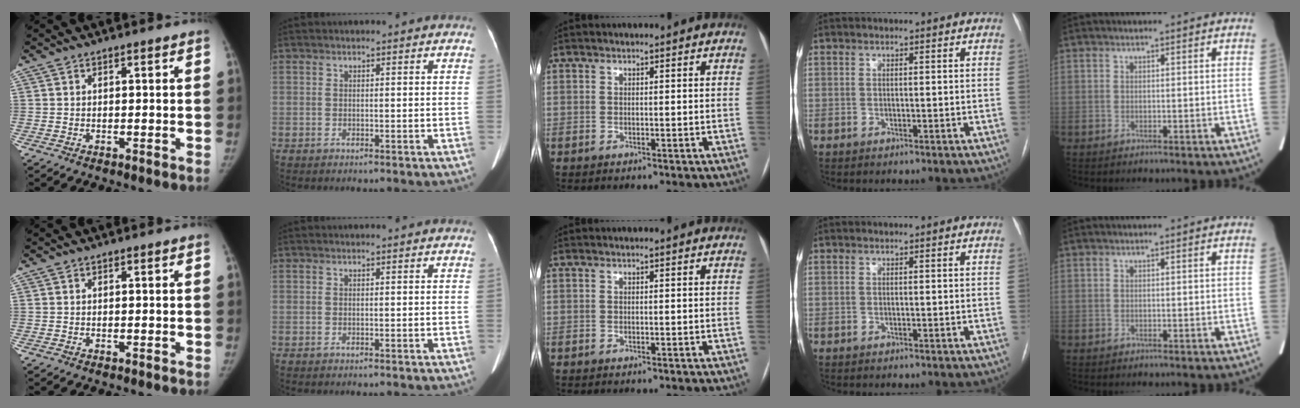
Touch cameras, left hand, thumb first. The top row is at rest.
{}